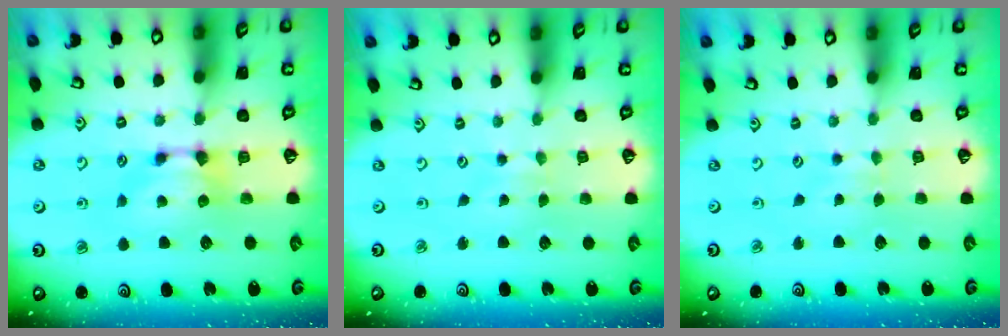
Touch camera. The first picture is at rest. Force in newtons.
{"total": 3.5, "press": 3.5, "slide": 0.1}
{"total": 3.1, "press": 3.1, "slide": 0.1}